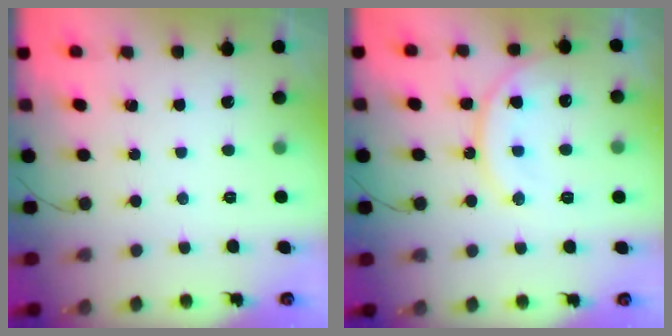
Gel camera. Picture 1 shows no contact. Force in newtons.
{"total": 14.4, "press": 14.3, "slide": 1.4}